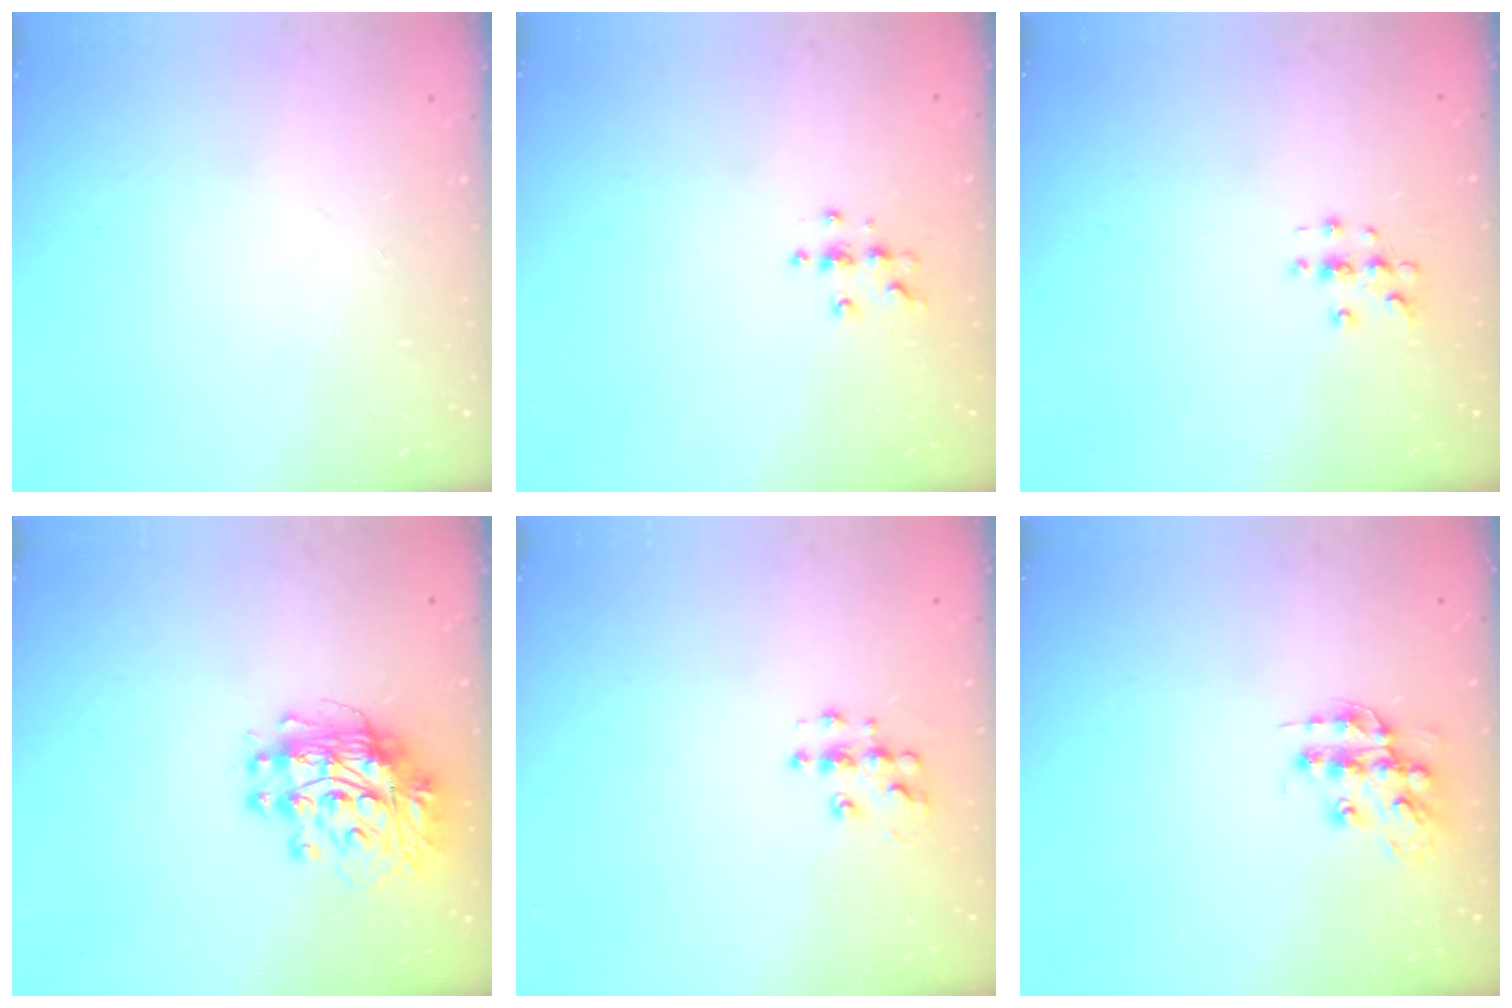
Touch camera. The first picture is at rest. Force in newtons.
{"total": 4.0, "press": 4.0, "slide": 0.3}
{"total": 2.9, "press": 2.9, "slide": 0.3}
{"total": 12.3, "press": 12.2, "slide": 1.1}
{"total": 7.0, "press": 7.0, "slide": 0.3}
{"total": 12.5, "press": 12.5, "slide": 0.9}